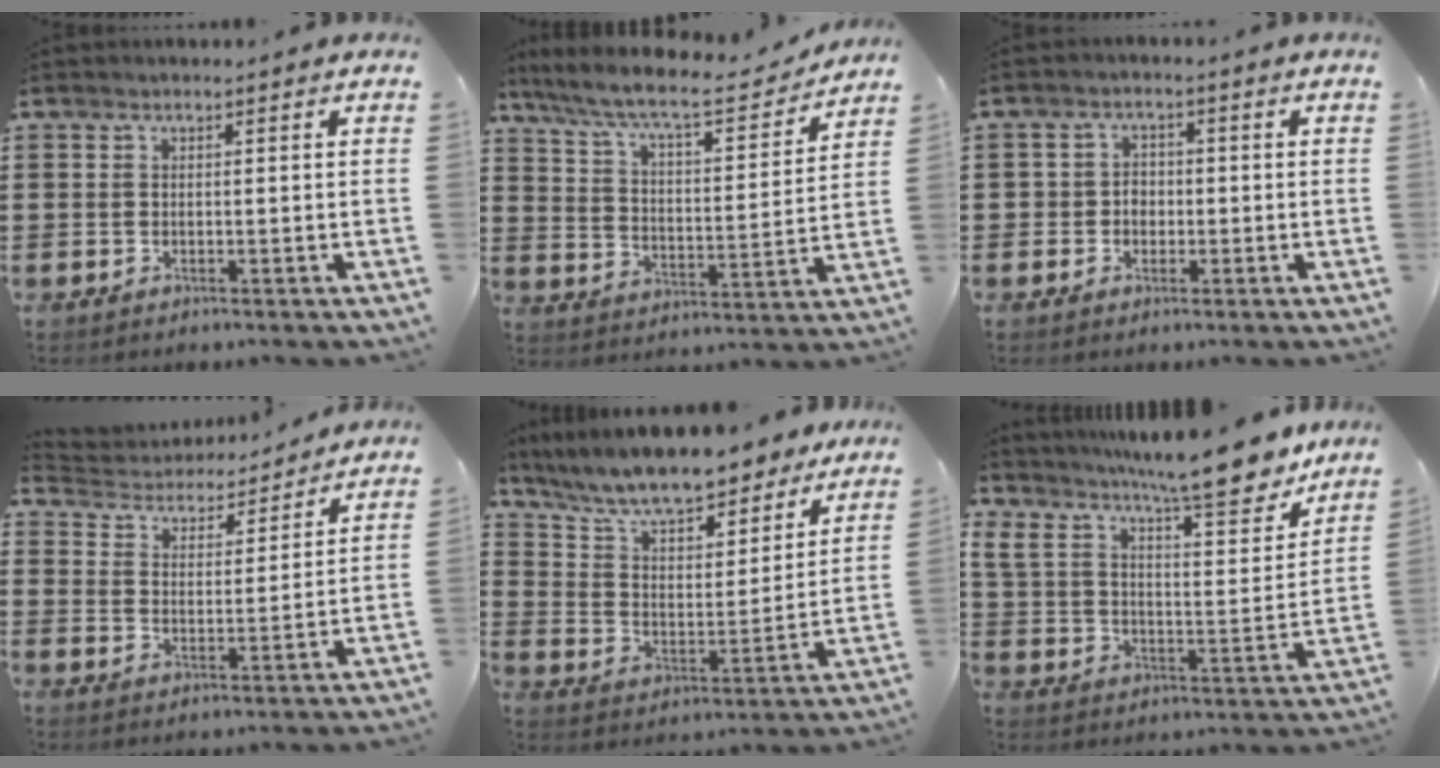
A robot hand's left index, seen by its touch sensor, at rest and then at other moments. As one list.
[{"total": 8.9, "force": [7.7, 0.8, 4.4], "torque": [-0.117, -0.041, 0.126]}, {"total": 2.3, "force": [-0.6, 2.1, 0.8], "torque": [-0.023, 0.006, -0.015]}, {"total": 3.8, "force": [3.7, 0.7, 0.2], "torque": [-0.028, -0.029, 0.057]}, {"total": 9.4, "force": [8.6, 1.2, 3.6], "torque": [-0.105, -0.054, 0.151]}, {"total": 12.2, "force": [10.6, 1.1, 6.0], "torque": [-0.131, -0.073, 0.176]}]